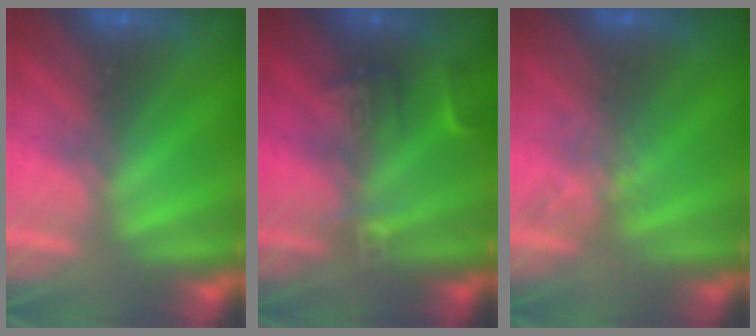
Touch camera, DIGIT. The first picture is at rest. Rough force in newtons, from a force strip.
{"total": 2.4}
{"total": 2.1}